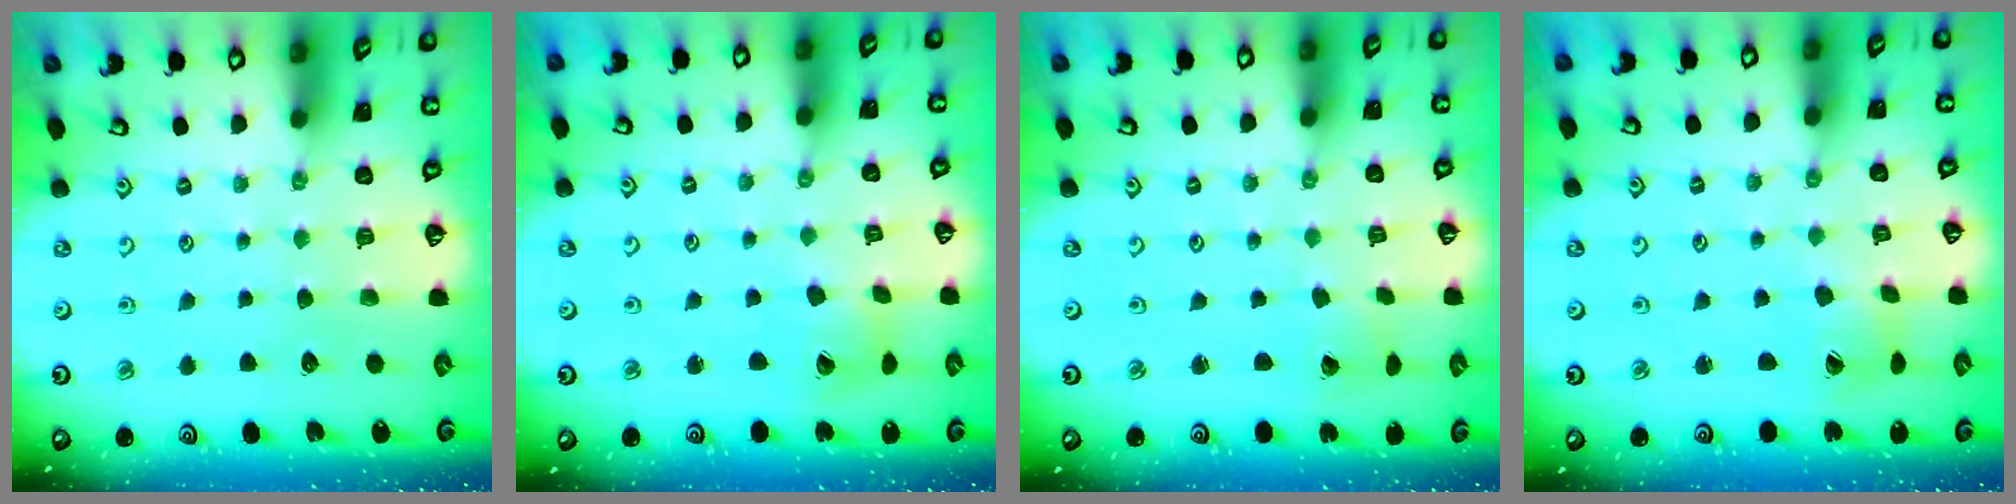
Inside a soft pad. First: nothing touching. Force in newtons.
{"total": 6.7, "press": 6.6, "slide": 0.9}
{"total": 2.9, "press": 2.9, "slide": 0.1}
{"total": 4.1, "press": 4.1, "slide": 0.5}